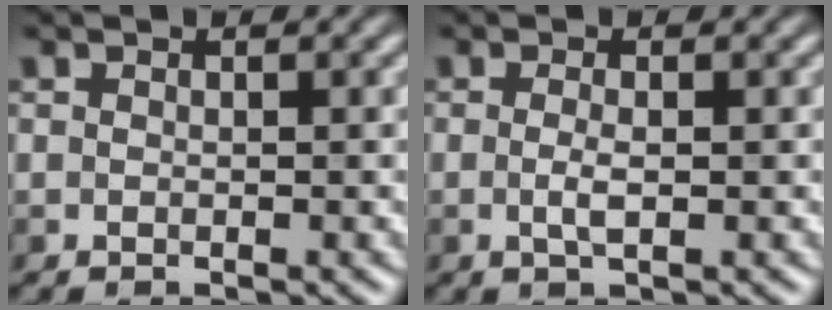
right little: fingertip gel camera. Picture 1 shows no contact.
{"total": 1.3, "force": [-0.3, 0.3, 1.3], "torque": [-0.030, 0.000, -0.003]}